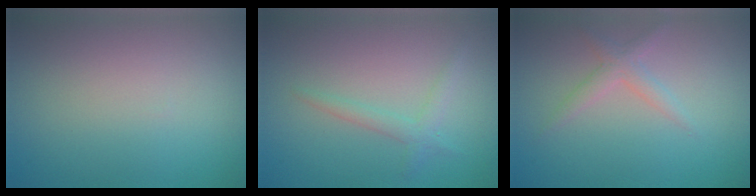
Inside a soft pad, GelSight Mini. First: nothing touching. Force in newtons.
{"total": 1.7, "press": 1.7, "slide": 0.1}
{"total": 1.8, "press": 1.8, "slide": 0.1}